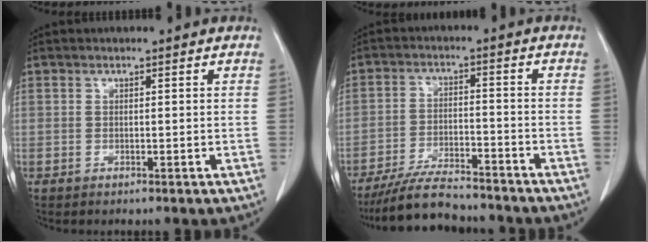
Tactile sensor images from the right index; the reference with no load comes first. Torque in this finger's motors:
{"motor_torque": [-0.55, -0.47, -0.45, -0.13]}